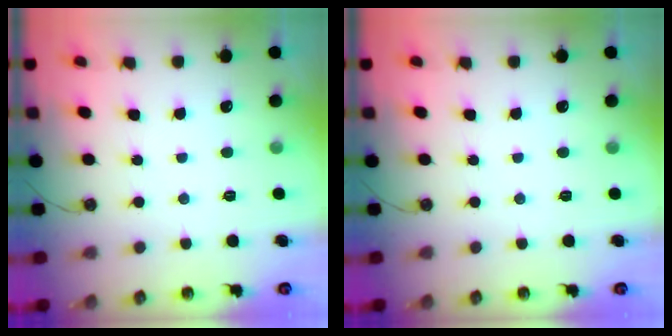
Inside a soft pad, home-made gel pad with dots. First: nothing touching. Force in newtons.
{"total": 0.0}